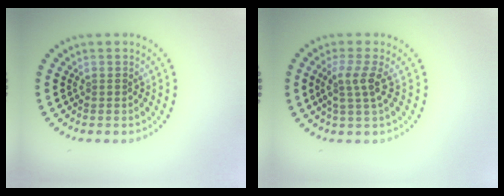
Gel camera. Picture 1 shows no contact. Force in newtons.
{"total": 2.6, "press": 2.0, "slide": 1.6}